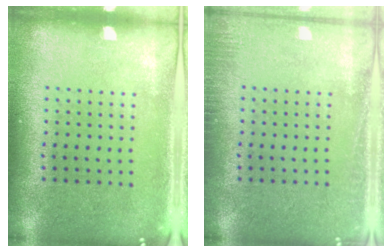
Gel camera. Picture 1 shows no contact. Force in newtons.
{"total": 1.4, "press": 1.4, "slide": 0.4}